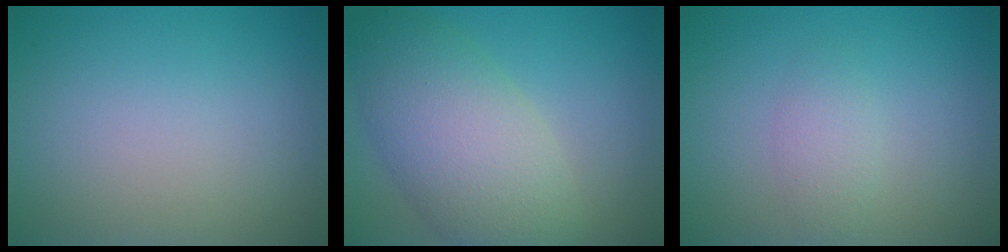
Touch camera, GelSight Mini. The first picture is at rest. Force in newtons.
{"total": 7.9, "press": 7.8, "slide": 0.2}
{"total": 1.6, "press": 1.6, "slide": 0.2}